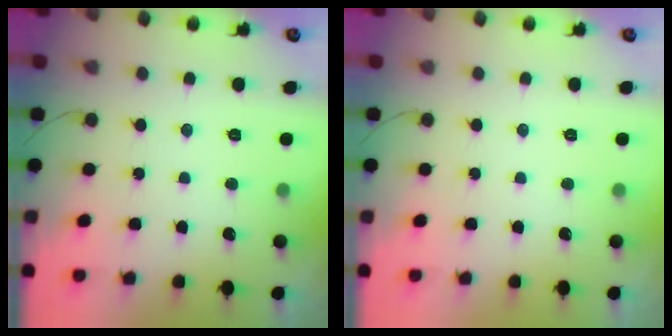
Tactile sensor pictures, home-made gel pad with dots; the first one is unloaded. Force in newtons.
{"total": 0.0}